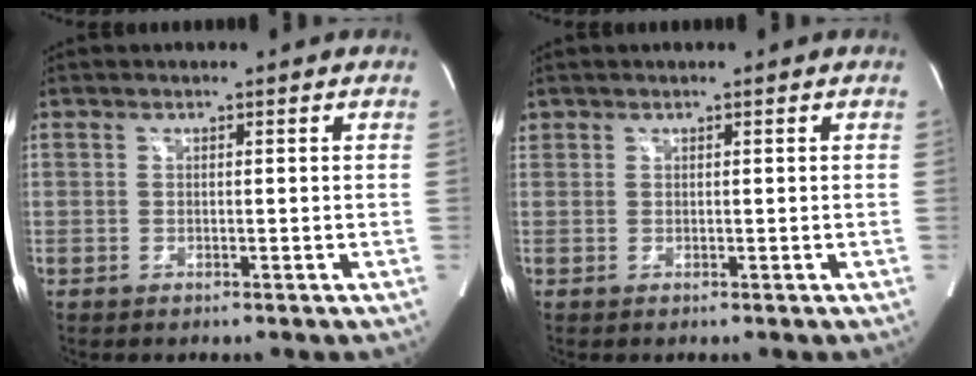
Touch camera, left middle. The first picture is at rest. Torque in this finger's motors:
{"motor_torque": [0.03, 0.02, 0.02, 0.00]}